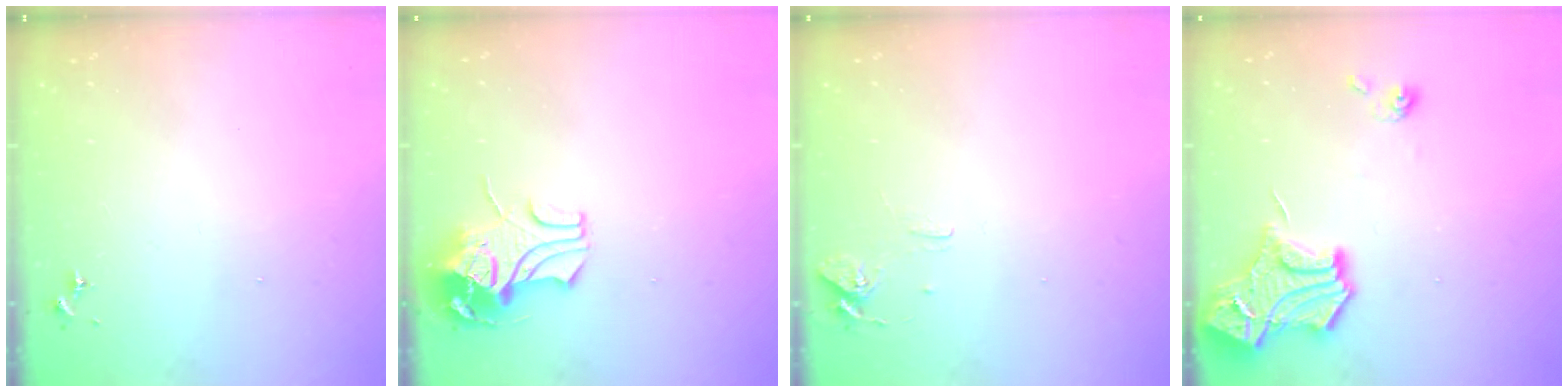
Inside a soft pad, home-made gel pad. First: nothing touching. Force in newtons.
{"total": 9.2, "press": 9.1, "slide": 1.2}
{"total": 7.4, "press": 7.4, "slide": 0.6}
{"total": 15.5, "press": 15.4, "slide": 1.4}